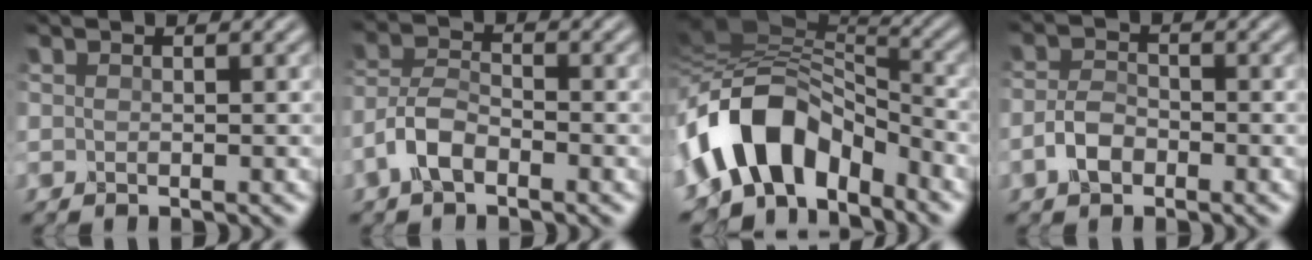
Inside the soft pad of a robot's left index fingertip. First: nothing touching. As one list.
[{"total": 3.2, "force": [-2.1, 1.3, 2.1], "torque": [-0.050, 0.012, -0.050]}, {"total": 10.2, "force": [-4.4, 6.1, 7.0], "torque": [-0.121, 0.024, -0.085]}, {"total": 2.3, "force": [-1.4, 1.2, 1.4], "torque": [-0.031, 0.012, -0.032]}]